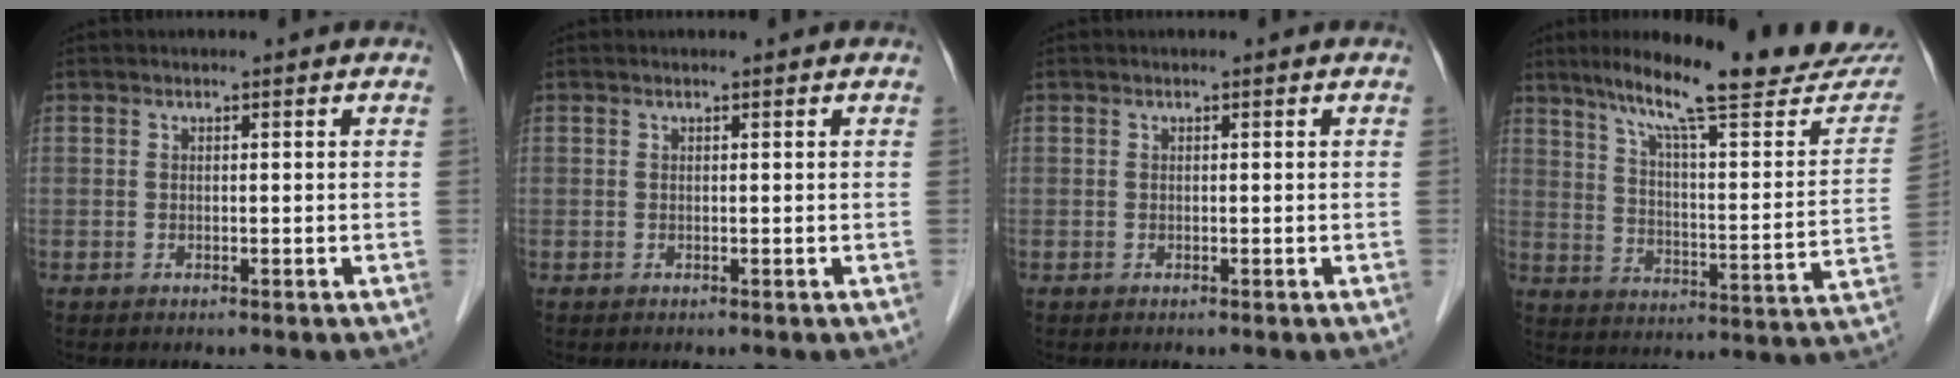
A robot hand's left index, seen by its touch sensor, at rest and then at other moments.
{"total": 0.0}
{"total": 0.0}
{"total": 24.1, "force": [20.0, 2.1, 13.2], "torque": [-0.194, -0.033, 0.274]}